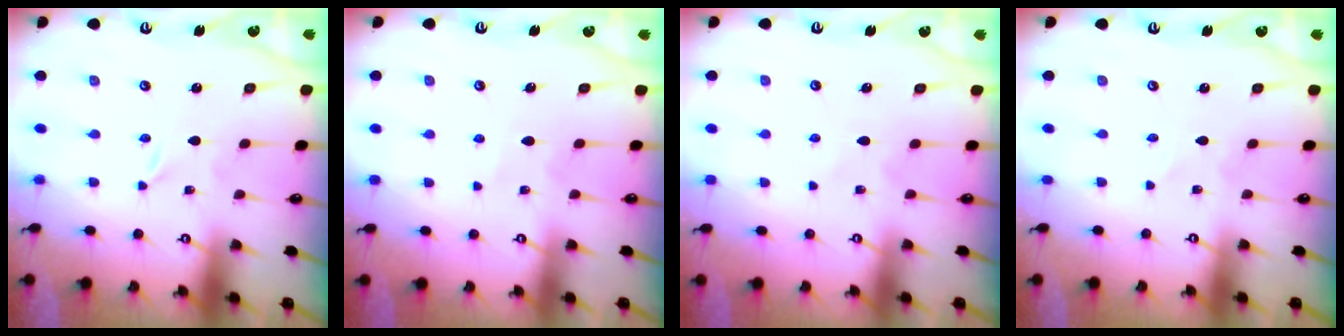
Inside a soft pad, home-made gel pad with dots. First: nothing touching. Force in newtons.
{"total": 4.6, "press": 4.5, "slide": 0.6}
{"total": 4.6, "press": 4.6, "slide": 0.6}
{"total": 0.0}